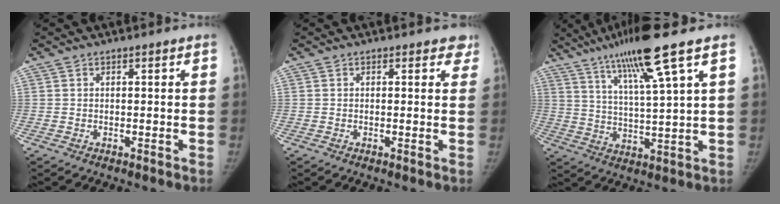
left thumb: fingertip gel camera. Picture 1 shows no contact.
{"total": 2.4, "force": [1.9, 1.4, 0.6], "torque": [0.025, -0.006, 0.004]}
{"total": 13.6, "force": [8.2, -0.1, 10.9], "torque": [-0.190, -0.027, 0.146]}